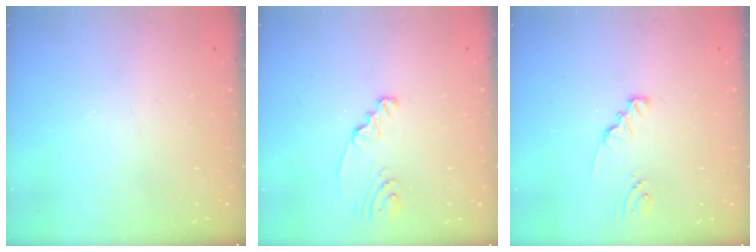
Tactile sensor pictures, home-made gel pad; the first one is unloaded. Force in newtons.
{"total": 2.4, "press": 2.4, "slide": 0.2}
{"total": 2.2, "press": 2.2, "slide": 0.2}